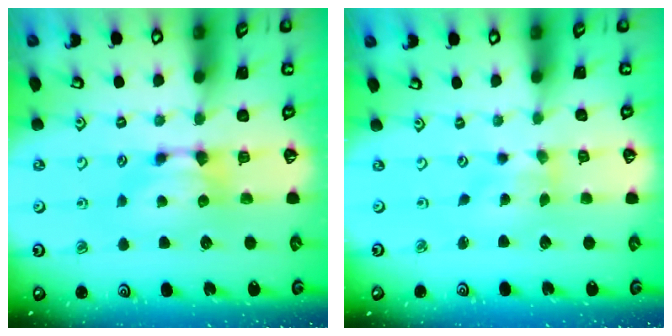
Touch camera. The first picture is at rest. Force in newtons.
{"total": 1.8, "press": 1.5, "slide": 1.1}